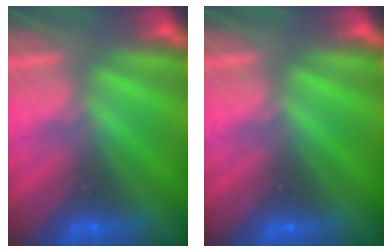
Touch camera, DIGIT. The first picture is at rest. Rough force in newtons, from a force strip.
{"total": 0.0}